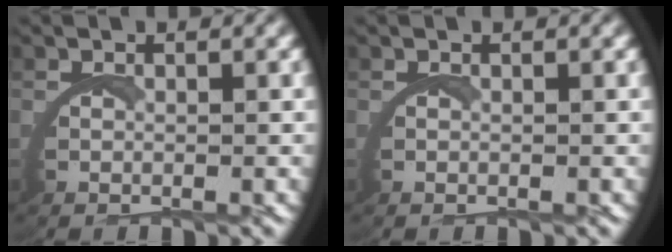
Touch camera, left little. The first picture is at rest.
{"total": 0.0}